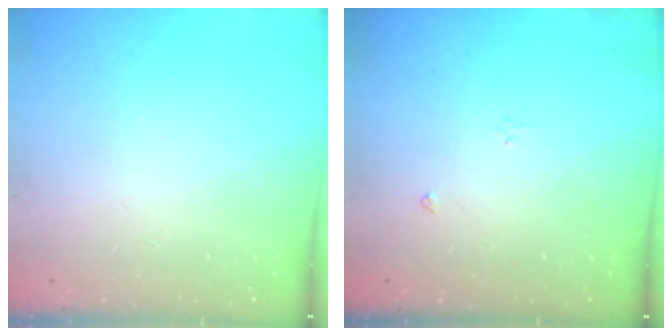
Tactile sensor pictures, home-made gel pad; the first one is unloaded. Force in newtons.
{"total": 3.0, "press": 2.9, "slide": 0.5}